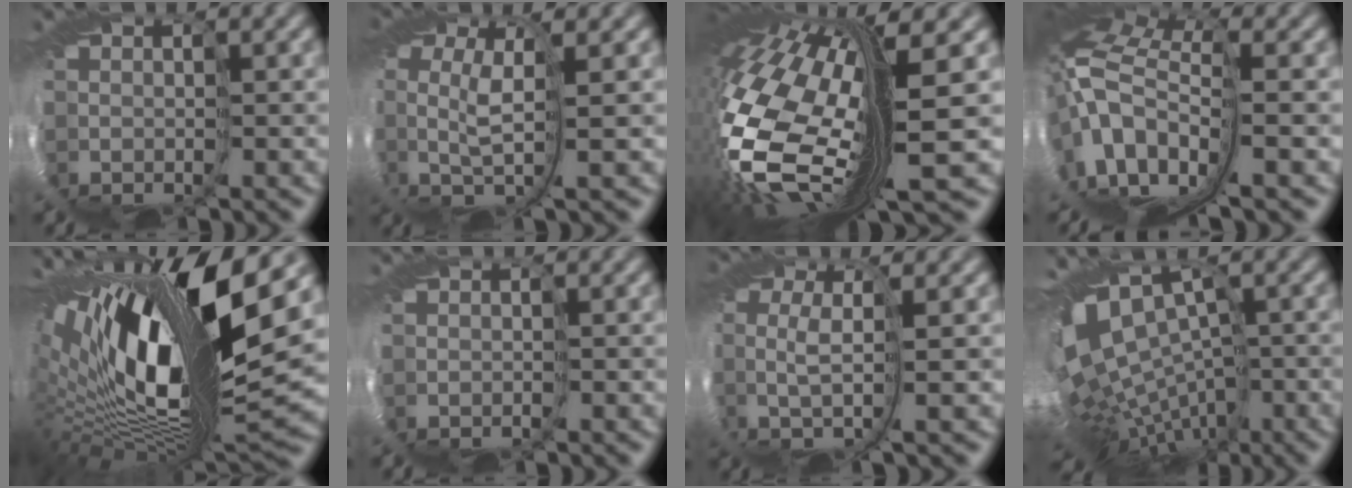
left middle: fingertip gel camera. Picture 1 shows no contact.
{"total": 3.9, "force": [0.6, 0.5, 3.8], "torque": [-0.131, 0.002, -0.005]}
{"total": 13.5, "force": [0.2, 4.6, 12.7], "torque": [-0.312, -0.051, 0.018]}
{"total": 11.8, "force": [-1.4, 6.2, 9.9], "torque": [-0.217, 0.001, 0.003]}
{"total": 13.9, "force": [4.3, 4.2, 12.5], "torque": [-0.251, -0.009, 0.077]}
{"total": 0.6, "force": [-0.5, -0.2, -0.2], "torque": [0.001, -0.001, -0.006]}
{"total": 2.8, "force": [0.5, -0.2, 2.7], "torque": [-0.094, -0.001, -0.008]}
{"total": 9.0, "force": [-2.3, 4.9, 7.2], "torque": [-0.144, -0.003, -0.005]}